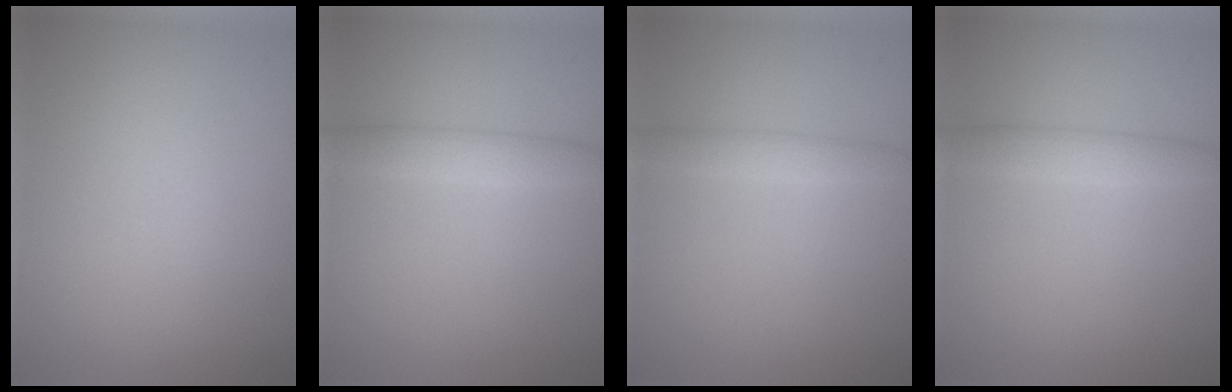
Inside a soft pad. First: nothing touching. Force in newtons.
{"total": 2.2, "press": 2.2, "slide": 0.0}
{"total": 1.6, "press": 1.6, "slide": 0.0}
{"total": 2.2, "press": 2.2, "slide": 0.0}